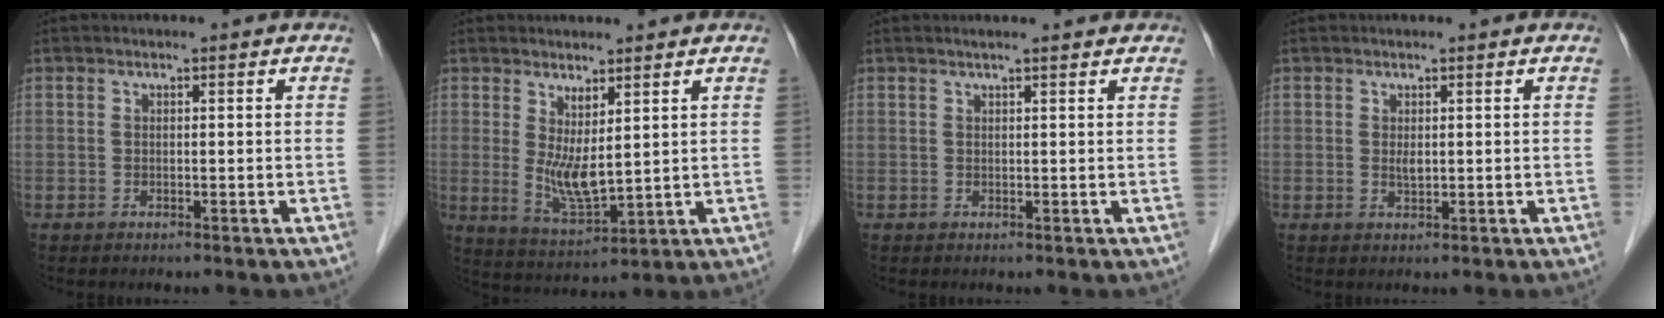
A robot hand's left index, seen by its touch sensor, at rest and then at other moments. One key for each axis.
{"total": 5.9, "fx": 1.5, "fy": 1.6, "fz": 5.5, "tx": -0.114, "ty": -0.020, "tz": 0.044}
{"total": 4.1, "fx": 3.6, "fy": 0.6, "fz": 1.8, "tx": -0.026, "ty": 0.020, "tz": 0.040}
{"total": 1.1, "fx": 0.2, "fy": 0.6, "fz": 0.9, "tx": -0.019, "ty": -0.002, "tz": 0.007}